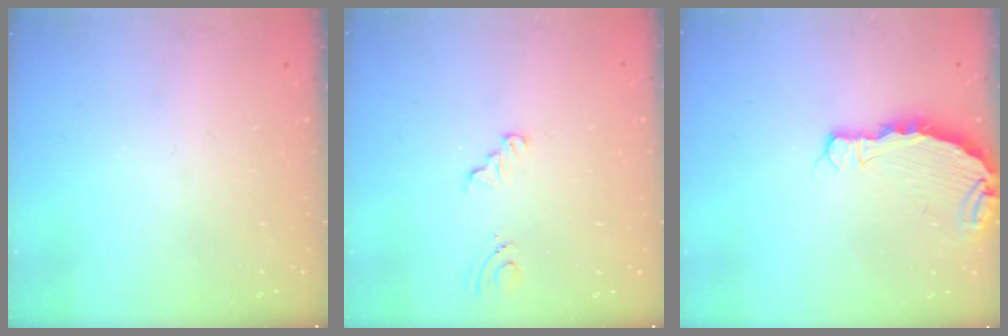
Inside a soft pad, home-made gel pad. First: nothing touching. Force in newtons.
{"total": 4.4, "press": 1.7, "slide": 4.0}
{"total": 4.4, "press": 4.4, "slide": 0.4}